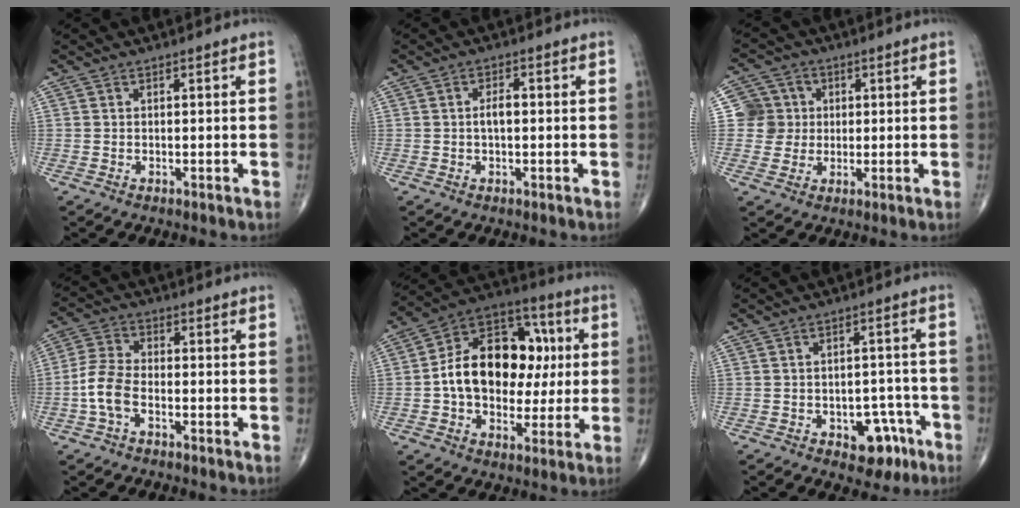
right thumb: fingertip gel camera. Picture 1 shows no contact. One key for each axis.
{"total": 2.4, "fx": 0.0, "fy": 1.1, "fz": 2.1, "tx": -0.041, "ty": 0.008, "tz": -0.003}
{"total": 6.5, "fx": 0.9, "fy": 6.4, "fz": 0.5, "tx": 0.027, "ty": 0.008, "tz": 0.010}
{"total": 6.5, "fx": -2.2, "fy": 3.5, "fz": 5.0, "tx": -0.112, "ty": 0.022, "tz": -0.050}
{"total": 20.6, "fx": 1.2, "fy": 14.1, "fz": 15.0, "tx": -0.199, "ty": 0.032, "tz": 0.018}
{"total": 7.5, "fx": -3.7, "fy": 4.6, "fz": 4.5, "tx": -0.024, "ty": 0.032, "tz": -0.044}